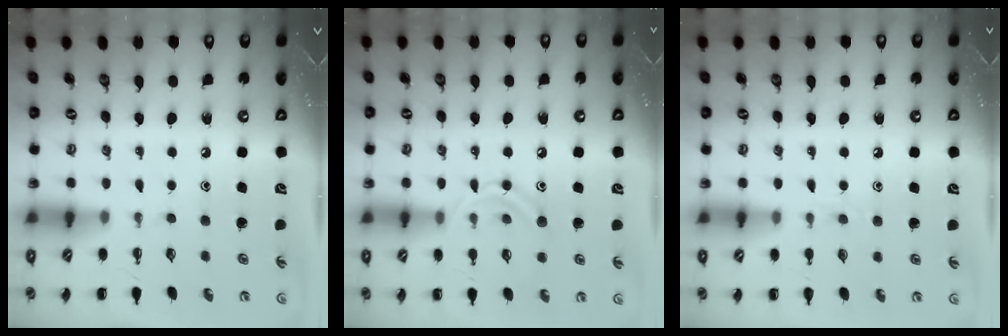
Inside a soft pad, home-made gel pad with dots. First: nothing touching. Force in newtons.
{"total": 9.6, "press": 9.6, "slide": 1.0}
{"total": 6.2, "press": 6.0, "slide": 1.2}